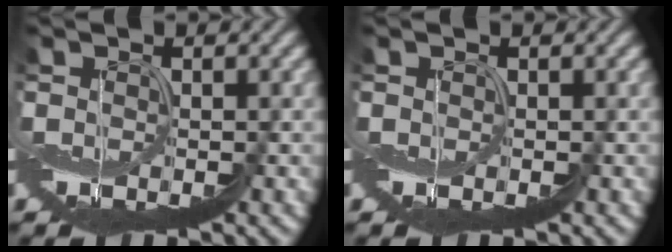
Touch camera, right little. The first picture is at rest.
{"total": 0.0}